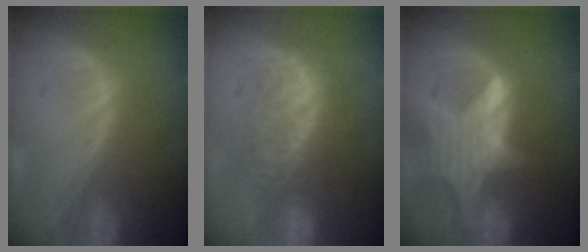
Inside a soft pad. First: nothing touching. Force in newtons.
{"total": 7.7, "press": 7.3, "slide": 2.7}
{"total": 7.8, "press": 7.1, "slide": 3.2}